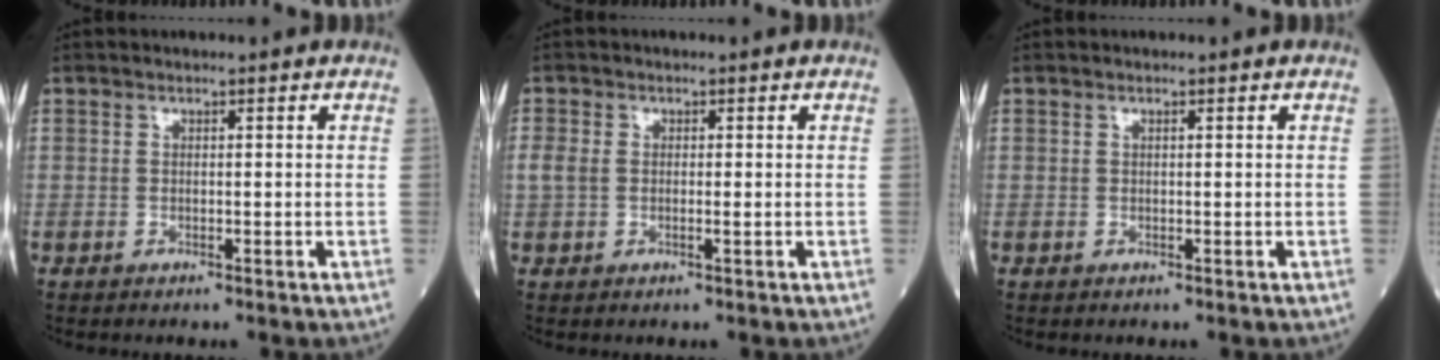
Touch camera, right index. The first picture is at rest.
{"total": 3.0, "force": [0.0, 1.7, 2.4], "torque": [-0.071, 0.010, 0.003]}
{"total": 0.0}